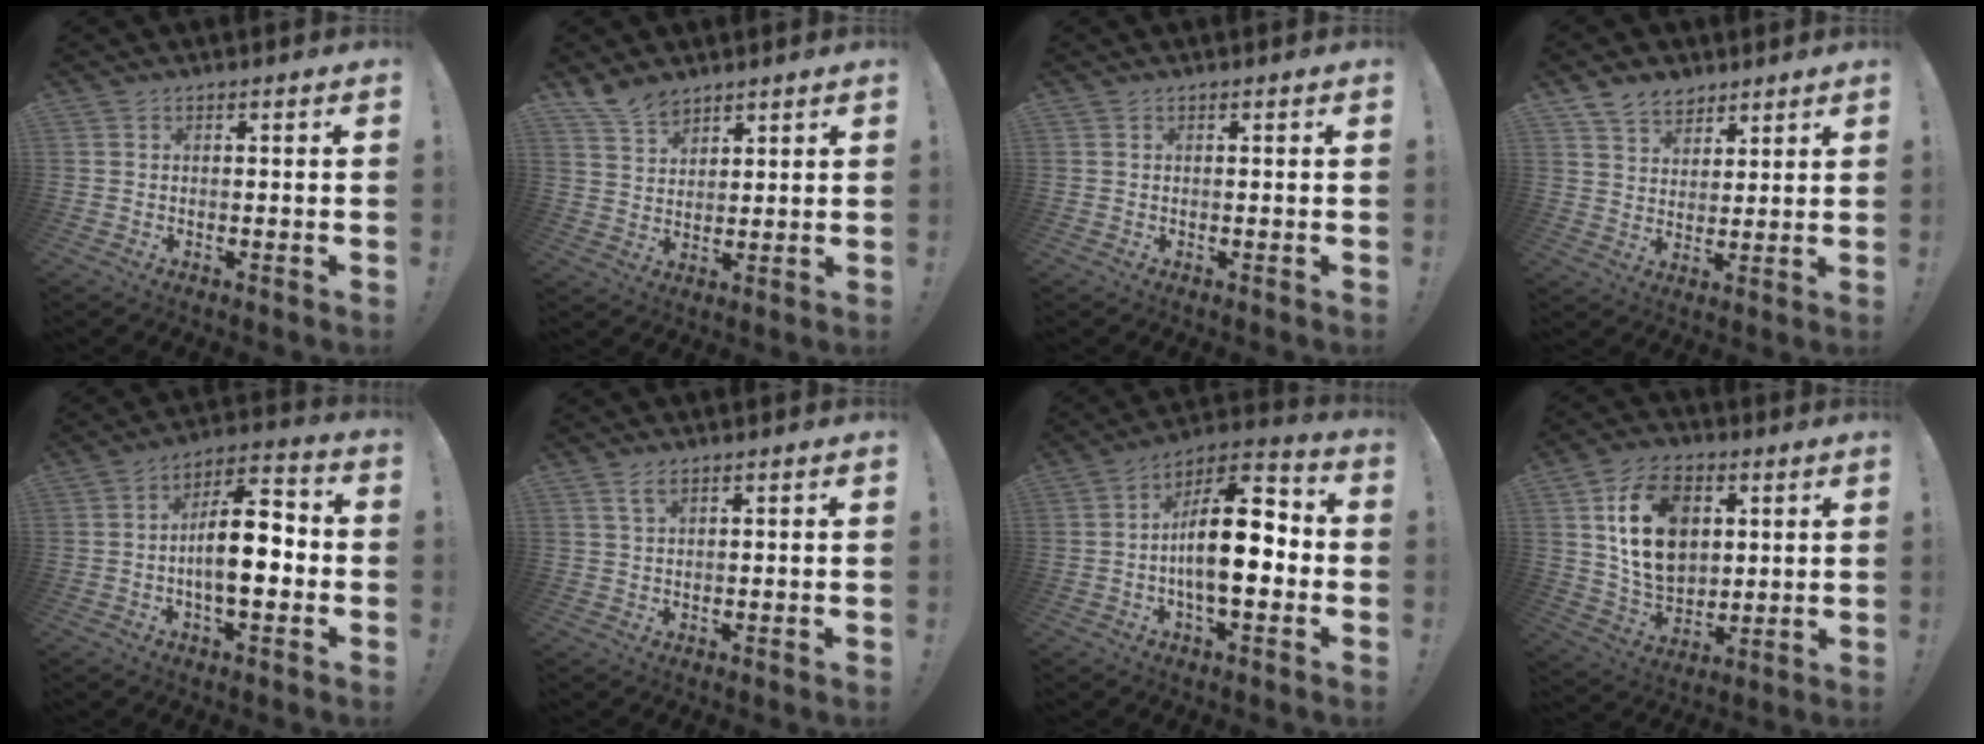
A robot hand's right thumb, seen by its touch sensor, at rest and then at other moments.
{"total": 7.2, "force": [6.1, 3.4, 1.9], "torque": [-0.036, -0.039, 0.118]}
{"total": 0.0}
{"total": 8.8, "force": [6.6, 5.1, 2.8], "torque": [-0.055, -0.034, 0.130]}
{"total": 14.6, "force": [-2.4, 6.1, 13.1], "torque": [-0.204, 0.008, -0.047]}
{"total": 2.5, "force": [1.3, 0.4, 2.1], "torque": [-0.042, 0.000, 0.022]}
{"total": 18.0, "force": [-1.9, 7.8, 16.1], "torque": [-0.259, 0.013, -0.034]}
{"total": 17.5, "force": [5.6, 12.5, 10.9], "torque": [-0.179, -0.017, 0.103]}